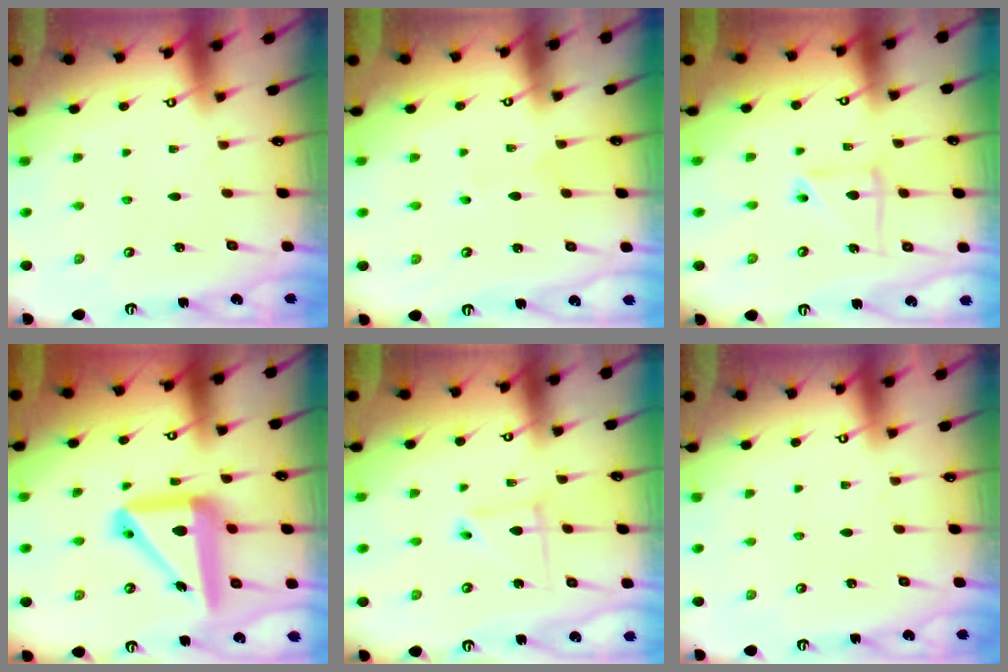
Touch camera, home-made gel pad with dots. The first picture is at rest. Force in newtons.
{"total": 1.8, "press": 1.8, "slide": 0.2}
{"total": 10.1, "press": 10.0, "slide": 1.1}
{"total": 17.9, "press": 17.7, "slide": 2.7}
{"total": 5.4, "press": 5.4, "slide": 0.5}
{"total": 0.0}